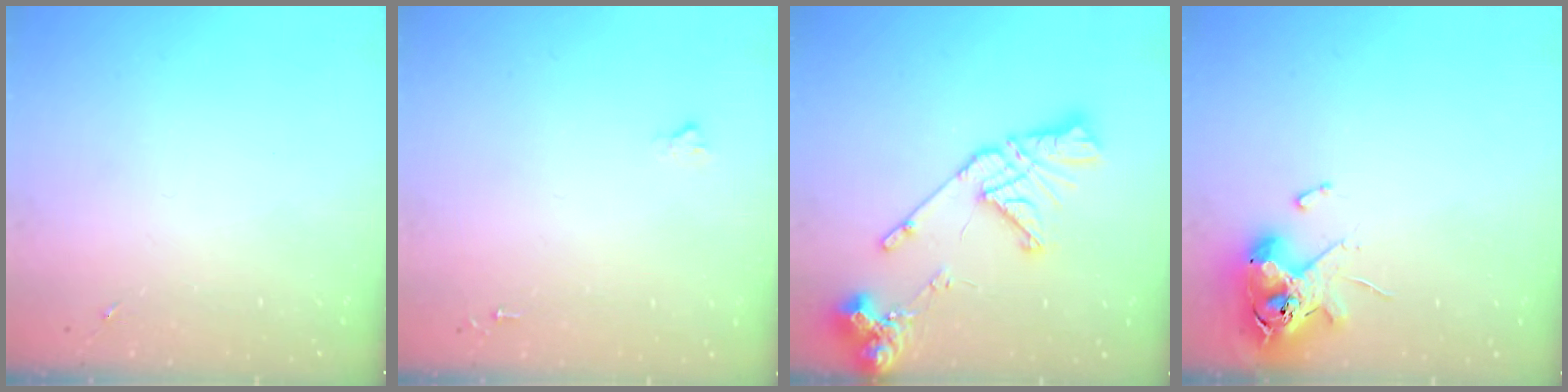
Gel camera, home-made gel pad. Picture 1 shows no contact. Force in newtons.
{"total": 1.6, "press": 1.6, "slide": 0.2}
{"total": 16.1, "press": 16.0, "slide": 2.0}
{"total": 11.6, "press": 11.4, "slide": 2.0}